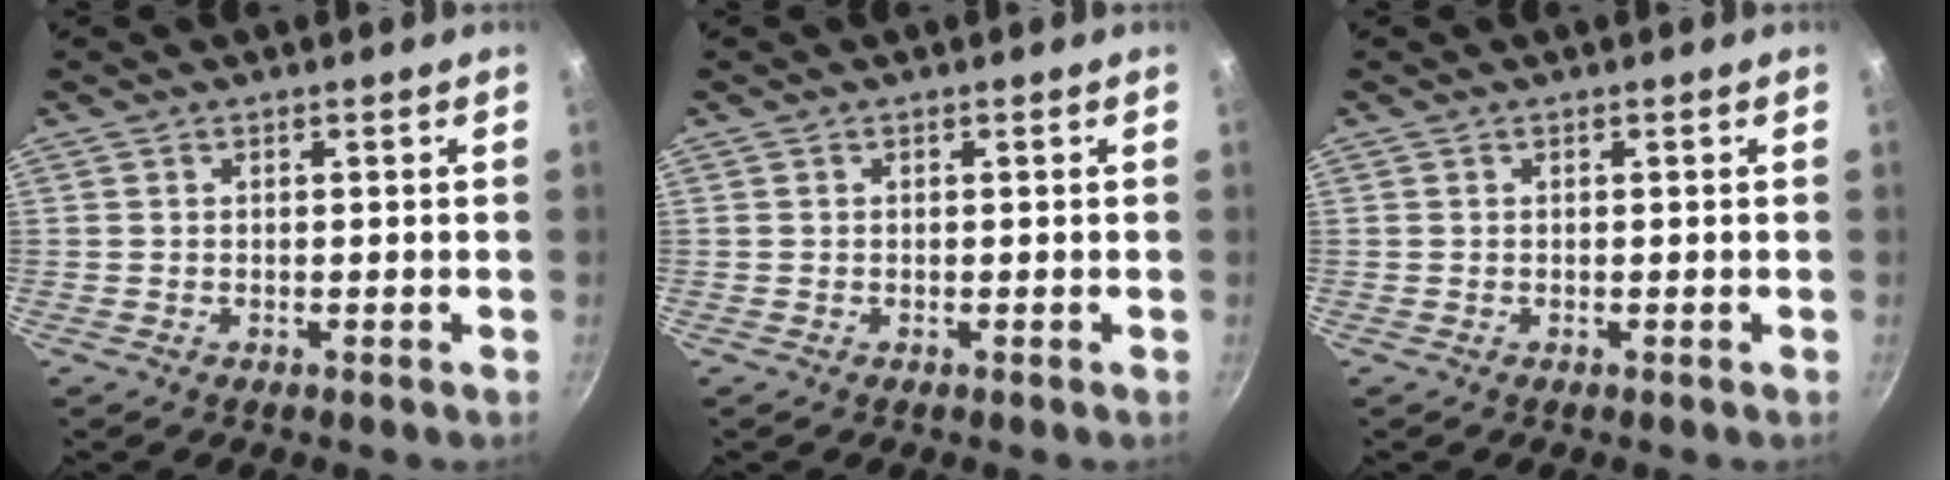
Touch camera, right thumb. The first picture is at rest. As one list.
[{"total": 0.0}, {"total": 0.0}]